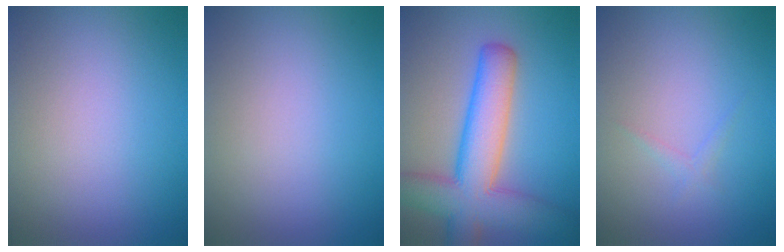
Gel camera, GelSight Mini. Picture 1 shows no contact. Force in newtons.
{"total": 0.0}
{"total": 9.3, "press": 9.3, "slide": 0.4}
{"total": 0.7, "press": 0.7, "slide": 0.0}